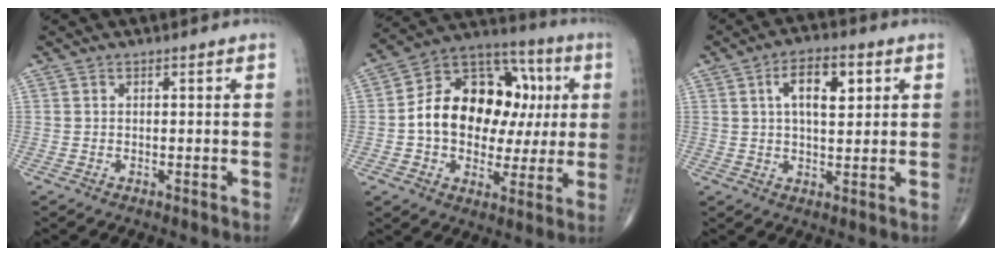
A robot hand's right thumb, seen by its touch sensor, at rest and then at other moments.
{"total": 20.9, "force": [1.6, 14.8, 14.8], "torque": [-0.188, 0.038, 0.025]}
{"total": 8.7, "force": [2.7, 4.1, 7.2], "torque": [-0.096, 0.002, 0.039]}